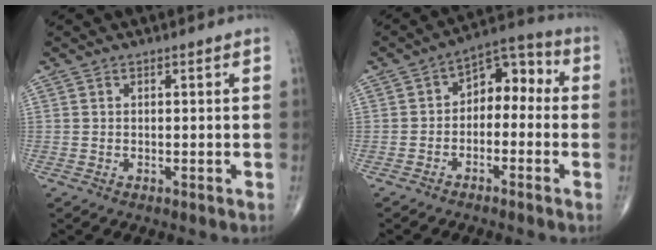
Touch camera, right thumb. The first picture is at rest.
{"total": 8.2, "force": [-1.0, 5.5, 6.0], "torque": [-0.049, 0.049, -0.034]}